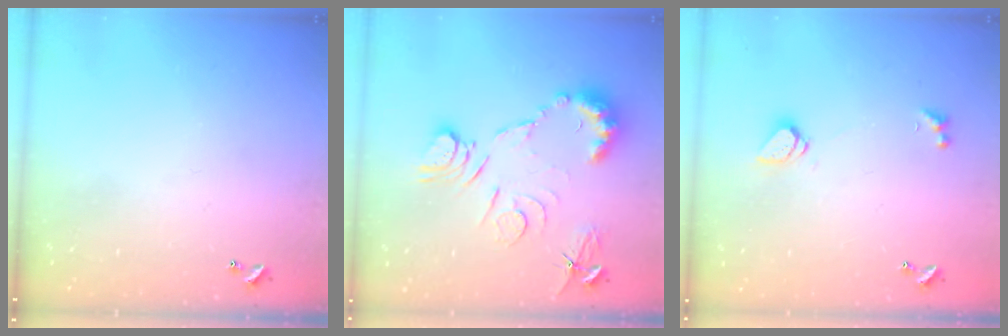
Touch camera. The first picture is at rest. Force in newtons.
{"total": 11.6, "press": 11.6, "slide": 0.5}
{"total": 1.6, "press": 1.6, "slide": 0.5}